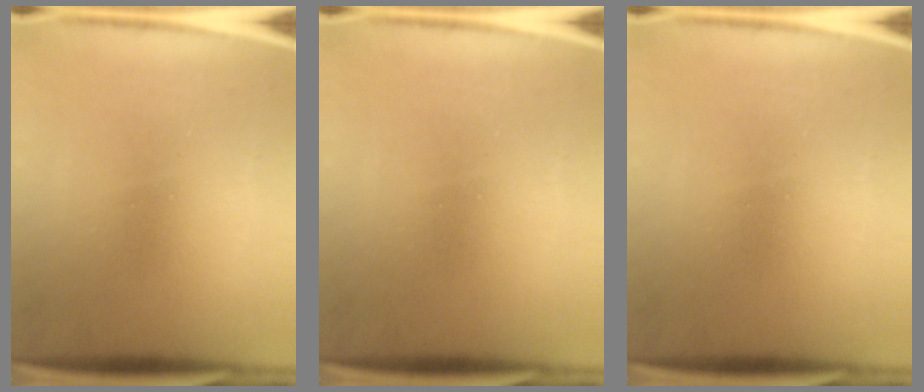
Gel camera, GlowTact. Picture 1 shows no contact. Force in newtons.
{"total": 0.0}
{"total": 0.0}